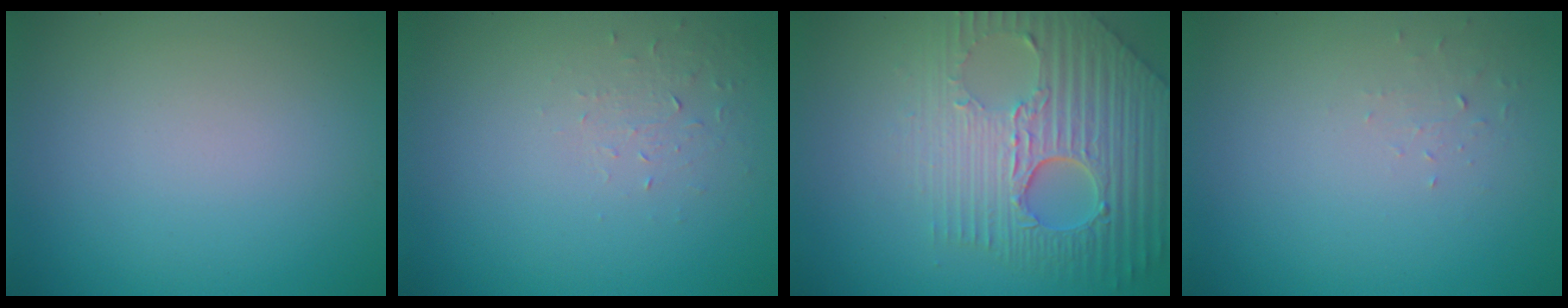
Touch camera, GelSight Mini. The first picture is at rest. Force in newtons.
{"total": 1.0, "press": 0.4, "slide": 0.9}
{"total": 8.4, "press": 5.8, "slide": 6.1}
{"total": 0.6, "press": 0.3, "slide": 0.6}